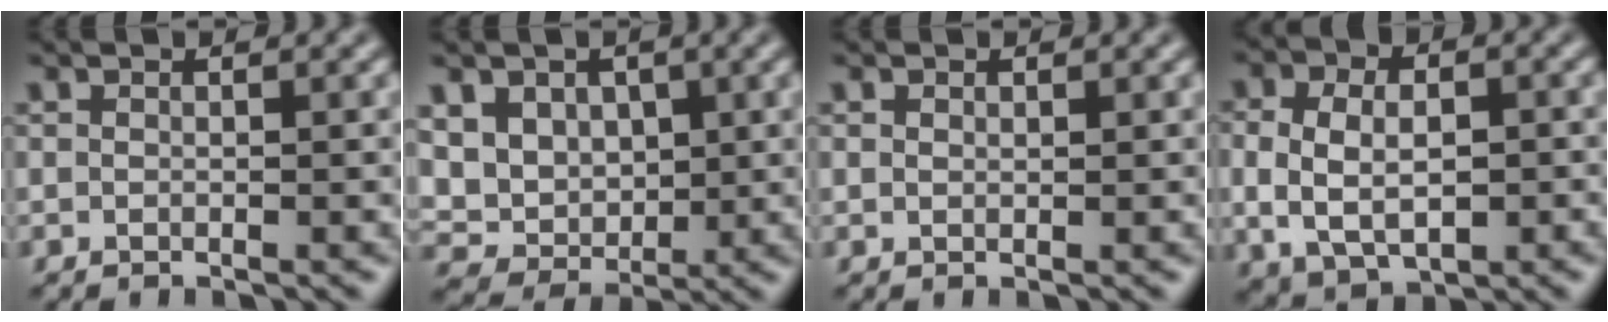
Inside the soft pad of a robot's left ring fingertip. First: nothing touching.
{"total": 6.4, "force": [1.9, 5.3, 3.1], "torque": [-0.064, 0.005, 0.036]}
{"total": 0.5, "force": [0.4, 0.3, 0.1], "torque": [-0.001, -0.002, 0.007]}
{"total": 7.1, "force": [-0.4, 5.0, 4.9], "torque": [-0.084, 0.004, -0.006]}